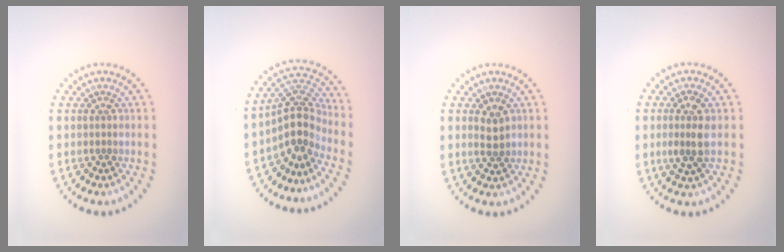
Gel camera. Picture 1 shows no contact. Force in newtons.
{"total": 3.9, "press": 2.8, "slide": 2.6}
{"total": 1.9, "press": 1.8, "slide": 0.4}
{"total": 2.5, "press": 2.3, "slide": 0.9}